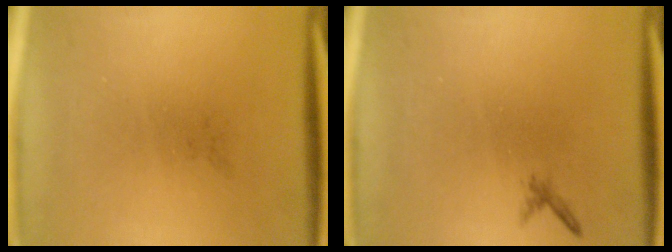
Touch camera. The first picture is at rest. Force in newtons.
{"total": 0.6}